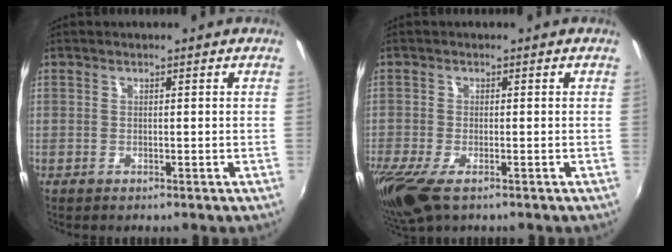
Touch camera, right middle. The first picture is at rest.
{"total": 9.3, "force": [-5.8, 2.8, 6.7], "torque": [-0.153, -0.044, -0.105]}